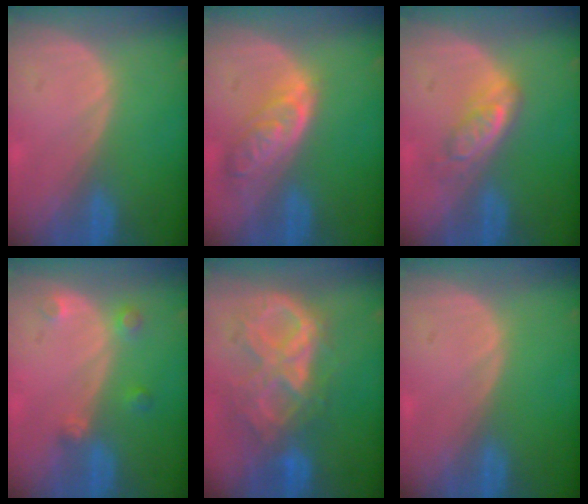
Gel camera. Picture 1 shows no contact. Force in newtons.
{"total": 6.3, "press": 5.7, "slide": 2.8}
{"total": 4.9, "press": 4.6, "slide": 1.7}
{"total": 2.8, "press": 2.7, "slide": 0.7}
{"total": 10.2, "press": 8.7, "slide": 5.3}
{"total": 0.0}